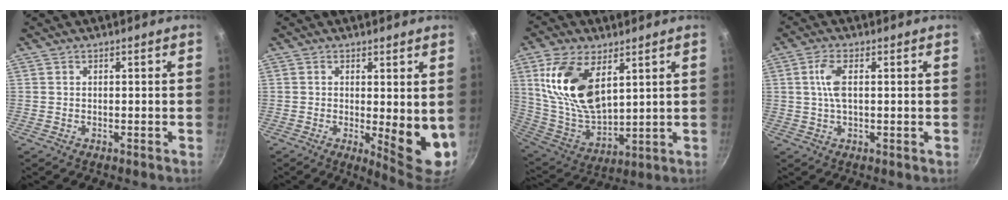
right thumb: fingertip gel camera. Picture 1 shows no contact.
{"total": 8.6, "force": [-0.1, 2.8, 8.1], "torque": [-0.102, -0.020, 0.004]}
{"total": 17.4, "force": [6.4, 9.3, 13.2], "torque": [-0.244, -0.037, 0.140]}
{"total": 5.0, "force": [0.9, 1.9, 4.5], "torque": [-0.098, 0.007, 0.016]}